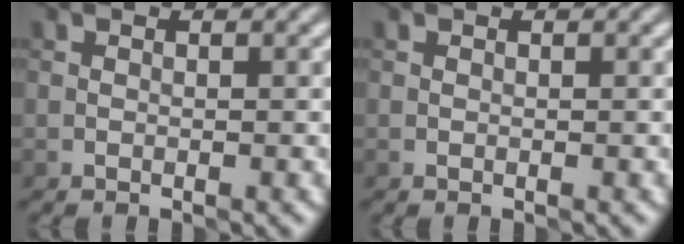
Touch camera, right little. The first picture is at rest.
{"total": 0.0}